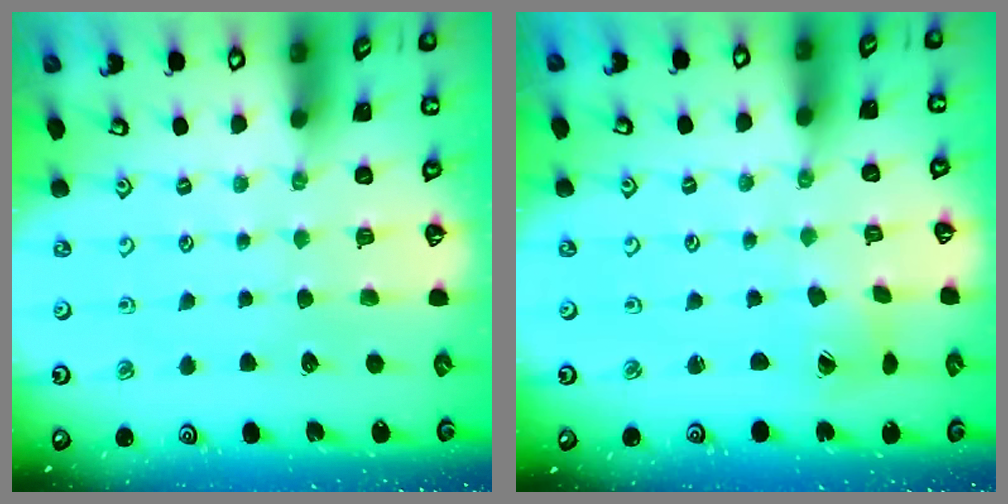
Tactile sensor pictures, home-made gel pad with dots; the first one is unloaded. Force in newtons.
{"total": 3.0, "press": 3.0, "slide": 0.2}